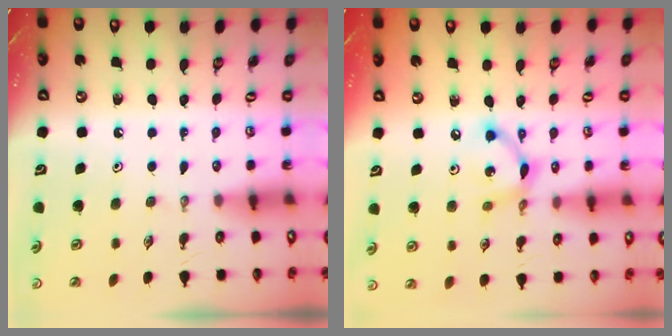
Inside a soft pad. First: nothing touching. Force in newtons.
{"total": 8.5, "press": 8.5, "slide": 0.4}